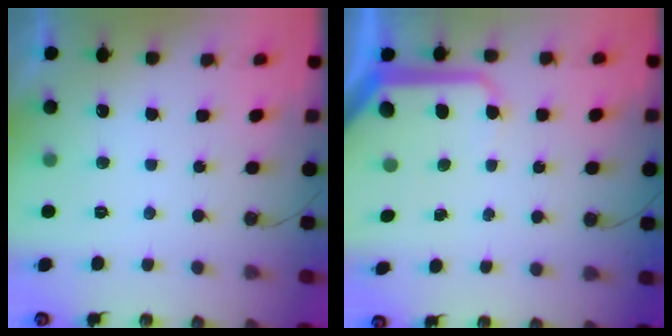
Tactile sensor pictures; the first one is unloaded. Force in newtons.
{"total": 11.3, "press": 11.2, "slide": 1.1}